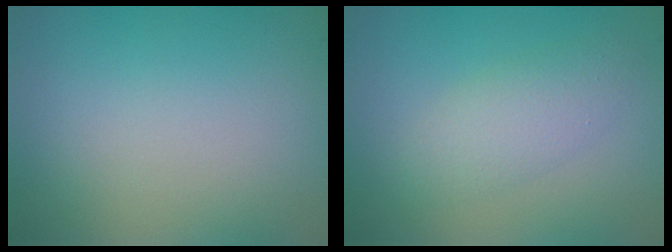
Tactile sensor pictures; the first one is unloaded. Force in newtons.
{"total": 2.6, "press": 2.6, "slide": 0.1}